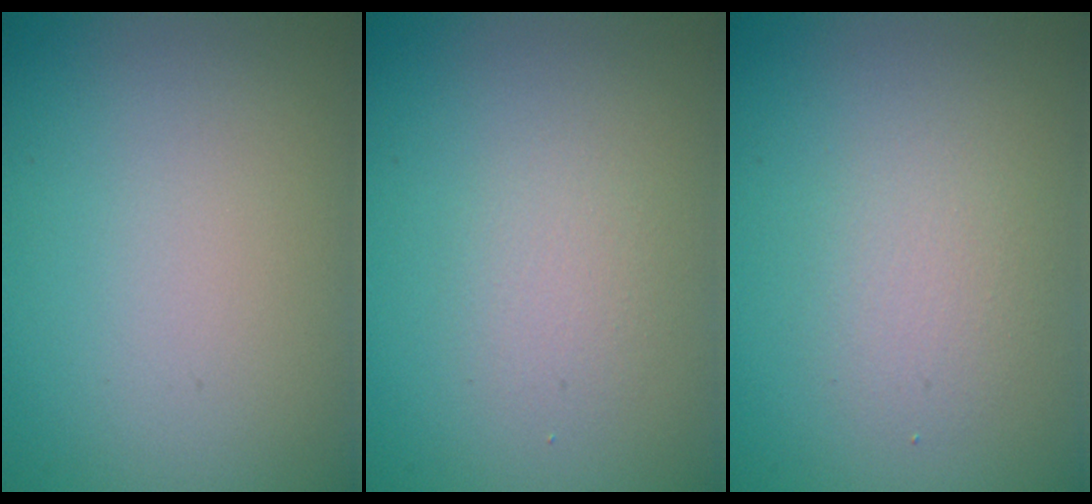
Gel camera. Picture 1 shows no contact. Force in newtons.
{"total": 1.5, "press": 1.5, "slide": 0.1}
{"total": 1.9, "press": 1.9, "slide": 0.1}